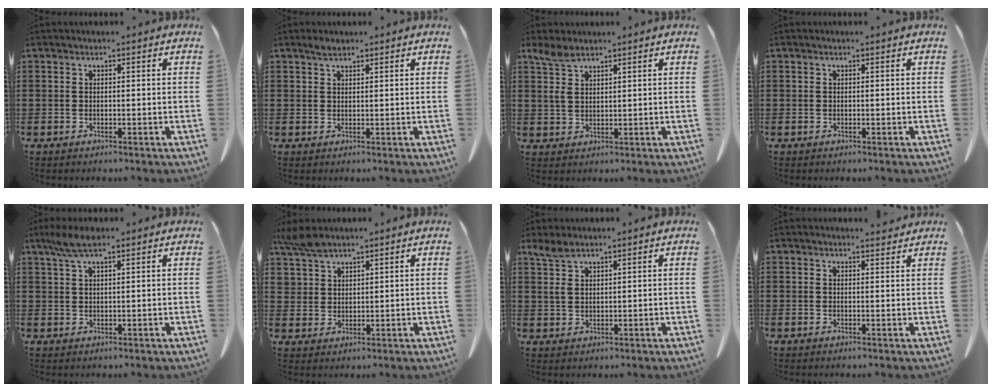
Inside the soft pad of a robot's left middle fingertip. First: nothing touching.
{"total": 1.5, "force": [1.2, 0.5, 0.7], "torque": [-0.017, 0.000, 0.023]}
{"total": 4.2, "force": [2.5, 1.8, 2.8], "torque": [-0.073, 0.001, 0.044]}
{"total": 0.0}
{"total": 4.2, "force": [2.5, 0.9, 3.2], "torque": [-0.068, 0.001, 0.047]}
{"total": 3.9, "force": [3.4, 1.5, 1.1], "torque": [-0.035, -0.005, 0.067]}
{"total": 3.4, "force": [2.1, 1.2, 2.4], "torque": [-0.062, -0.001, 0.037]}
{"total": 1.5, "force": [1.4, 0.2, 0.5], "torque": [-0.012, 0.000, 0.028]}